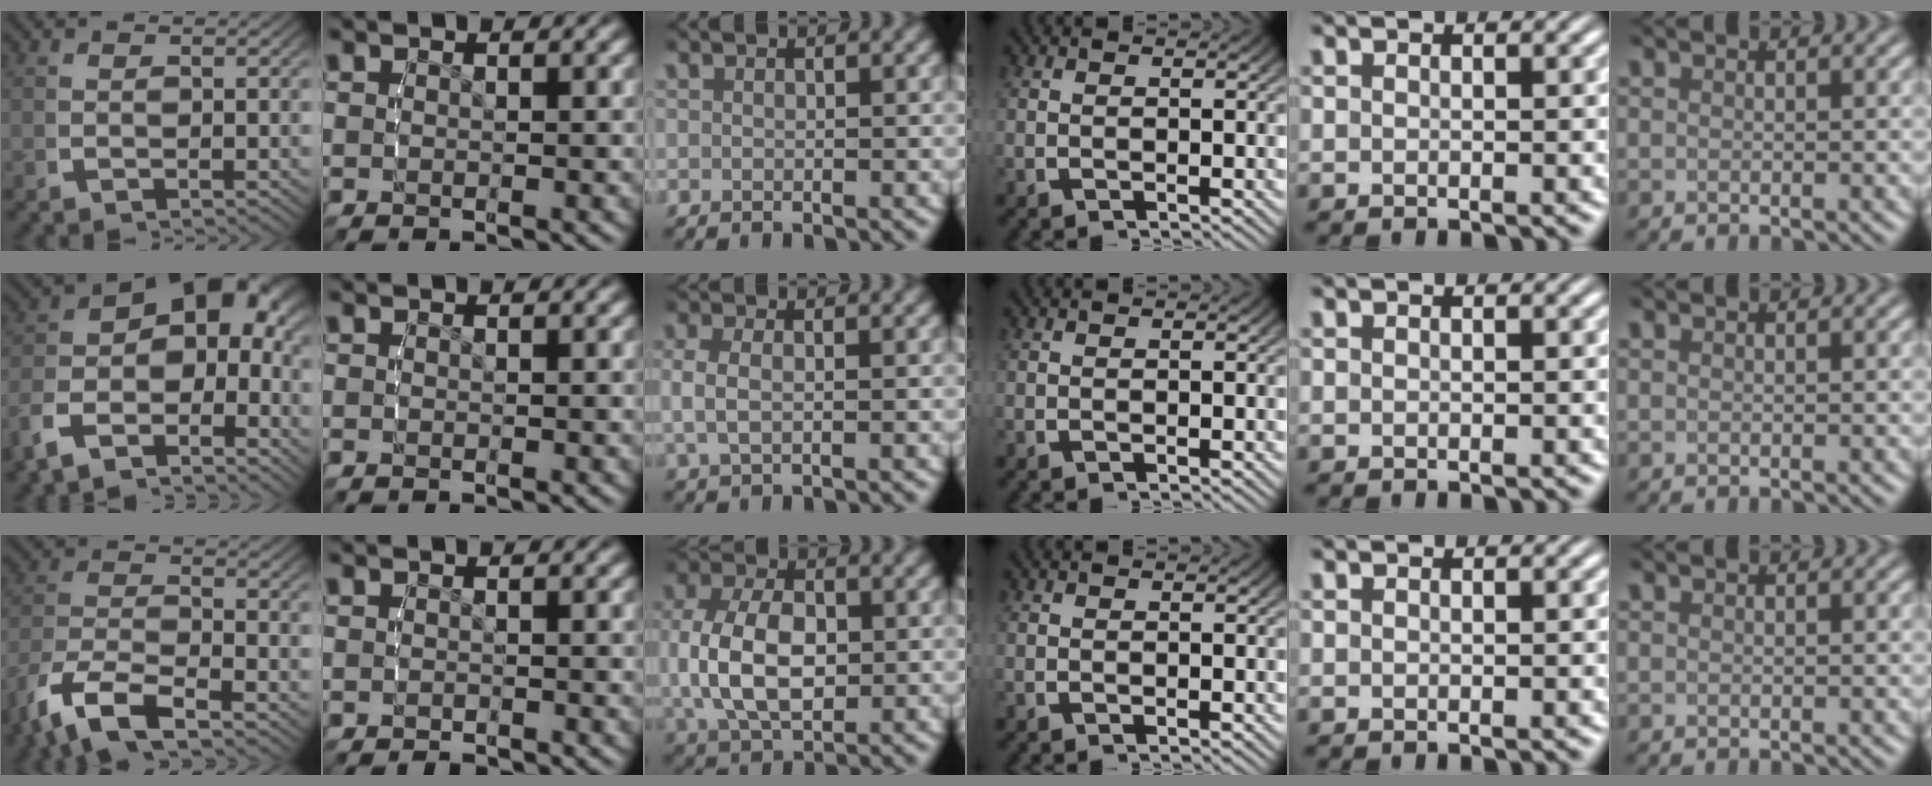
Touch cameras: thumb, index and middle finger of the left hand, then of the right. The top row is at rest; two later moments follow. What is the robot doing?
{"motion": "lift_and_place", "object": "bandage"}